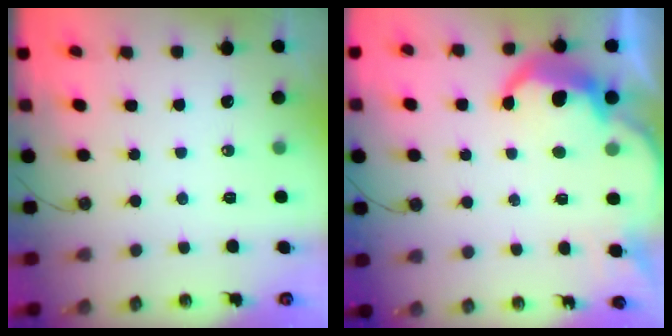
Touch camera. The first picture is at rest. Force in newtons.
{"total": 8.1, "press": 8.1, "slide": 0.5}